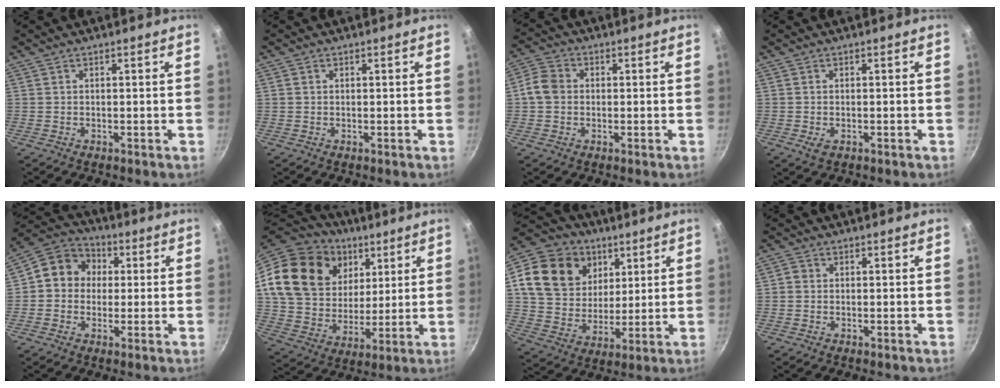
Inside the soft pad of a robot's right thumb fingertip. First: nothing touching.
{"total": 0.6, "force": [0.1, 0.5, 0.2], "torque": [-0.001, 0.003, 0.001]}
{"total": 5.1, "force": [-0.1, 4.4, 2.7], "torque": [-0.038, 0.011, -0.018]}
{"total": 1.6, "force": [-0.5, 1.0, 1.2], "torque": [-0.022, -0.005, -0.007]}
{"total": 9.8, "force": [0.9, 8.7, 4.3], "torque": [-0.036, 0.020, -0.008]}
{"total": 26.9, "force": [11.0, 19.5, 15.0], "torque": [-0.264, -0.009, 0.206]}
{"total": 20.6, "force": [7.9, 16.1, 10.0], "torque": [-0.171, -0.010, 0.143]}
{"total": 1.2, "force": [-0.2, 1.1, 0.4], "torque": [-0.005, 0.004, -0.007]}